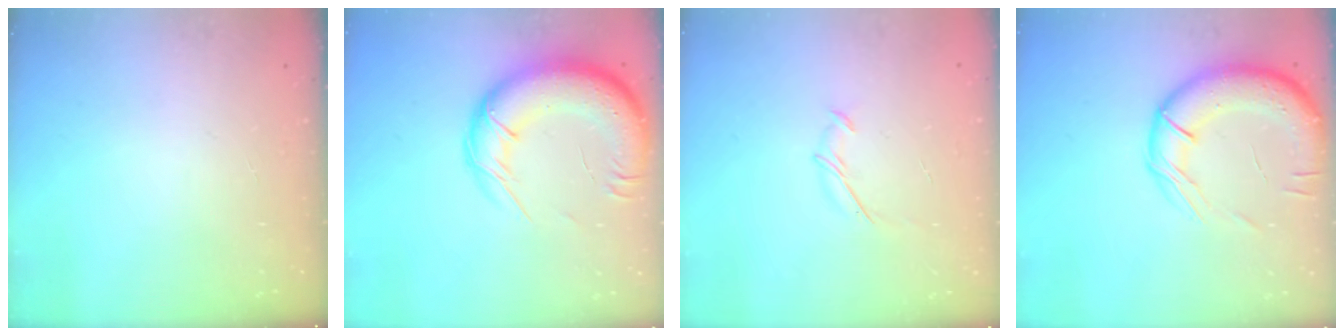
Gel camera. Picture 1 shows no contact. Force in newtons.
{"total": 22.3, "press": 21.7, "slide": 5.0}
{"total": 5.4, "press": 5.4, "slide": 1.0}
{"total": 17.3, "press": 16.9, "slide": 3.5}